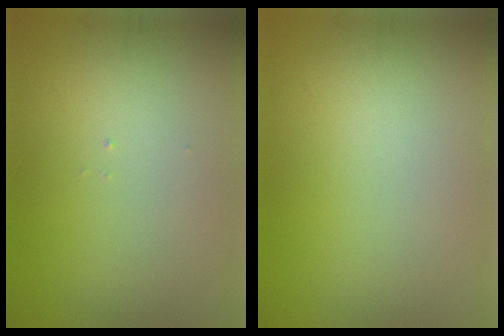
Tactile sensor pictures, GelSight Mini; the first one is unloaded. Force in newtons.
{"total": 0.0}